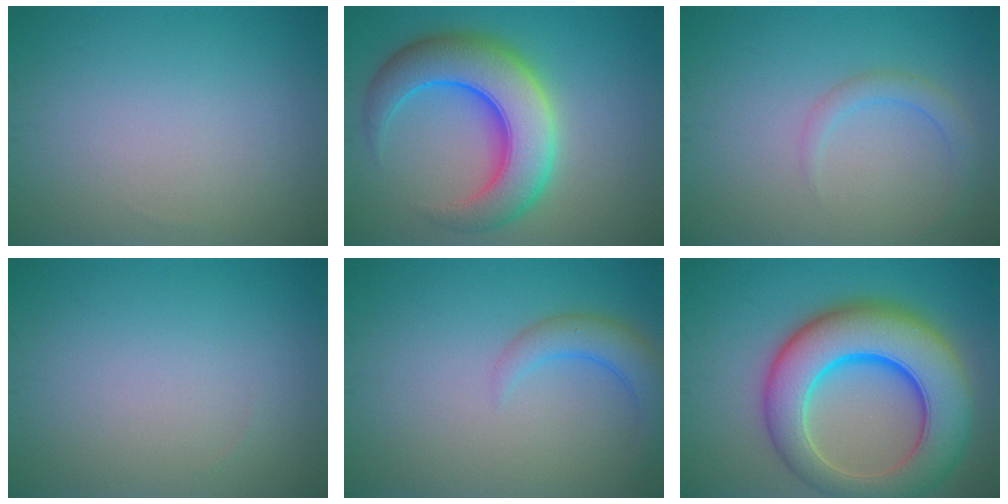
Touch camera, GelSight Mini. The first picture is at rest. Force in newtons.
{"total": 9.6, "press": 9.6, "slide": 0.2}
{"total": 1.8, "press": 1.8, "slide": 0.0}
{"total": 0.0}
{"total": 3.2, "press": 3.2, "slide": 0.3}
{"total": 11.8, "press": 11.8, "slide": 0.4}